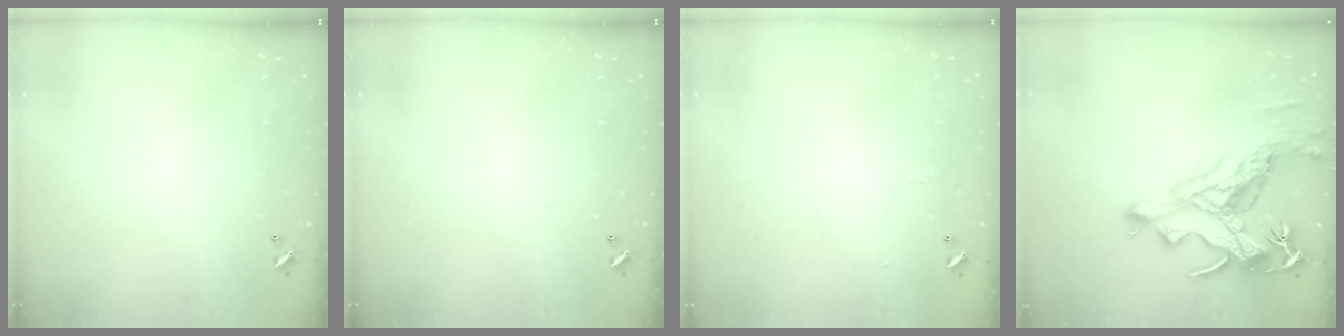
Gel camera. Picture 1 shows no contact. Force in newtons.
{"total": 0.0}
{"total": 0.9, "press": 0.7, "slide": 0.6}
{"total": 9.9, "press": 9.7, "slide": 1.9}